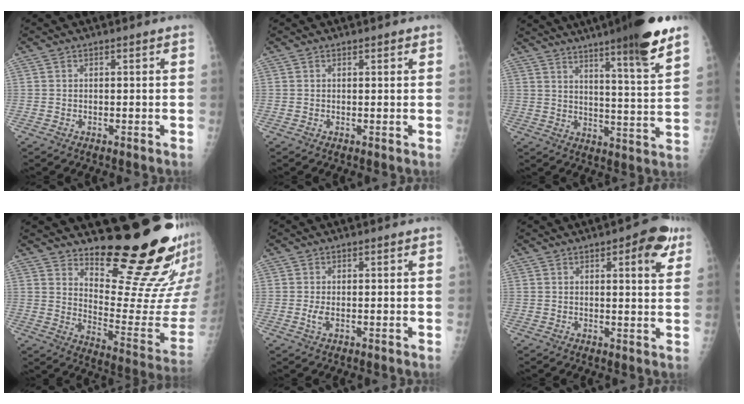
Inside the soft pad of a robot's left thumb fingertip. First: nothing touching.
{"total": 0.8, "force": [0.6, 0.4, 0.5], "torque": [-0.001, -0.002, 0.005]}
{"total": 20.3, "force": [14.3, 1.7, 14.3], "torque": [-0.191, -0.057, 0.201]}
{"total": 19.7, "force": [15.7, 4.9, 10.8], "torque": [-0.104, -0.155, 0.228]}
{"total": 1.8, "force": [-0.1, 0.9, 1.6], "torque": [-0.035, -0.005, -0.002]}
{"total": 7.6, "force": [3.7, 2.6, 6.1], "torque": [-0.055, -0.012, 0.039]}